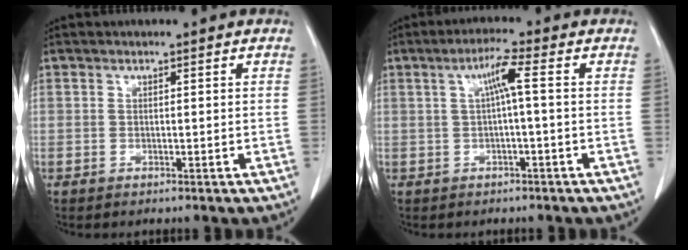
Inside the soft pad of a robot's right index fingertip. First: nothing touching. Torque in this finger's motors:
{"motor_torque": [0.51, -0.10, 0.25, 0.06]}